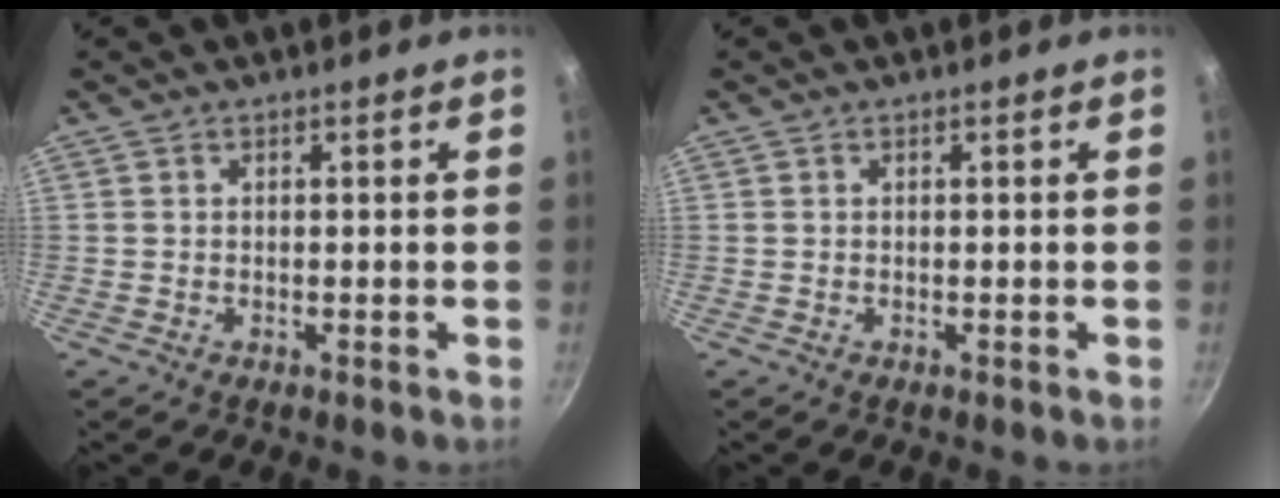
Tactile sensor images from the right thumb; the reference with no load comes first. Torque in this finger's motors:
{"motor_torque": [0.02, 0.16, 0.07, -0.26, 0.04]}